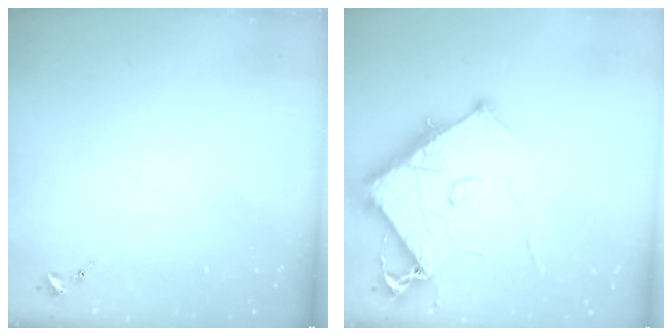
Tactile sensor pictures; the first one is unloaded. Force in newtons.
{"total": 13.1, "press": 13.1, "slide": 1.4}